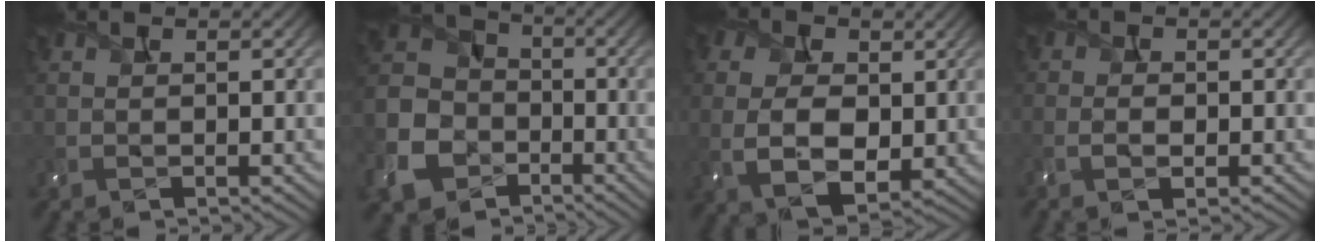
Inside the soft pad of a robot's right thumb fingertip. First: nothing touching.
{"total": 13.1, "force": [-6.2, 9.9, 5.9], "torque": [-0.190, -0.041, -0.121]}
{"total": 9.0, "force": [0.2, 5.8, 6.8], "torque": [-0.175, 0.001, 0.007]}
{"total": 2.5, "force": [-1.0, 1.1, 2.0], "torque": [-0.034, -0.003, -0.015]}